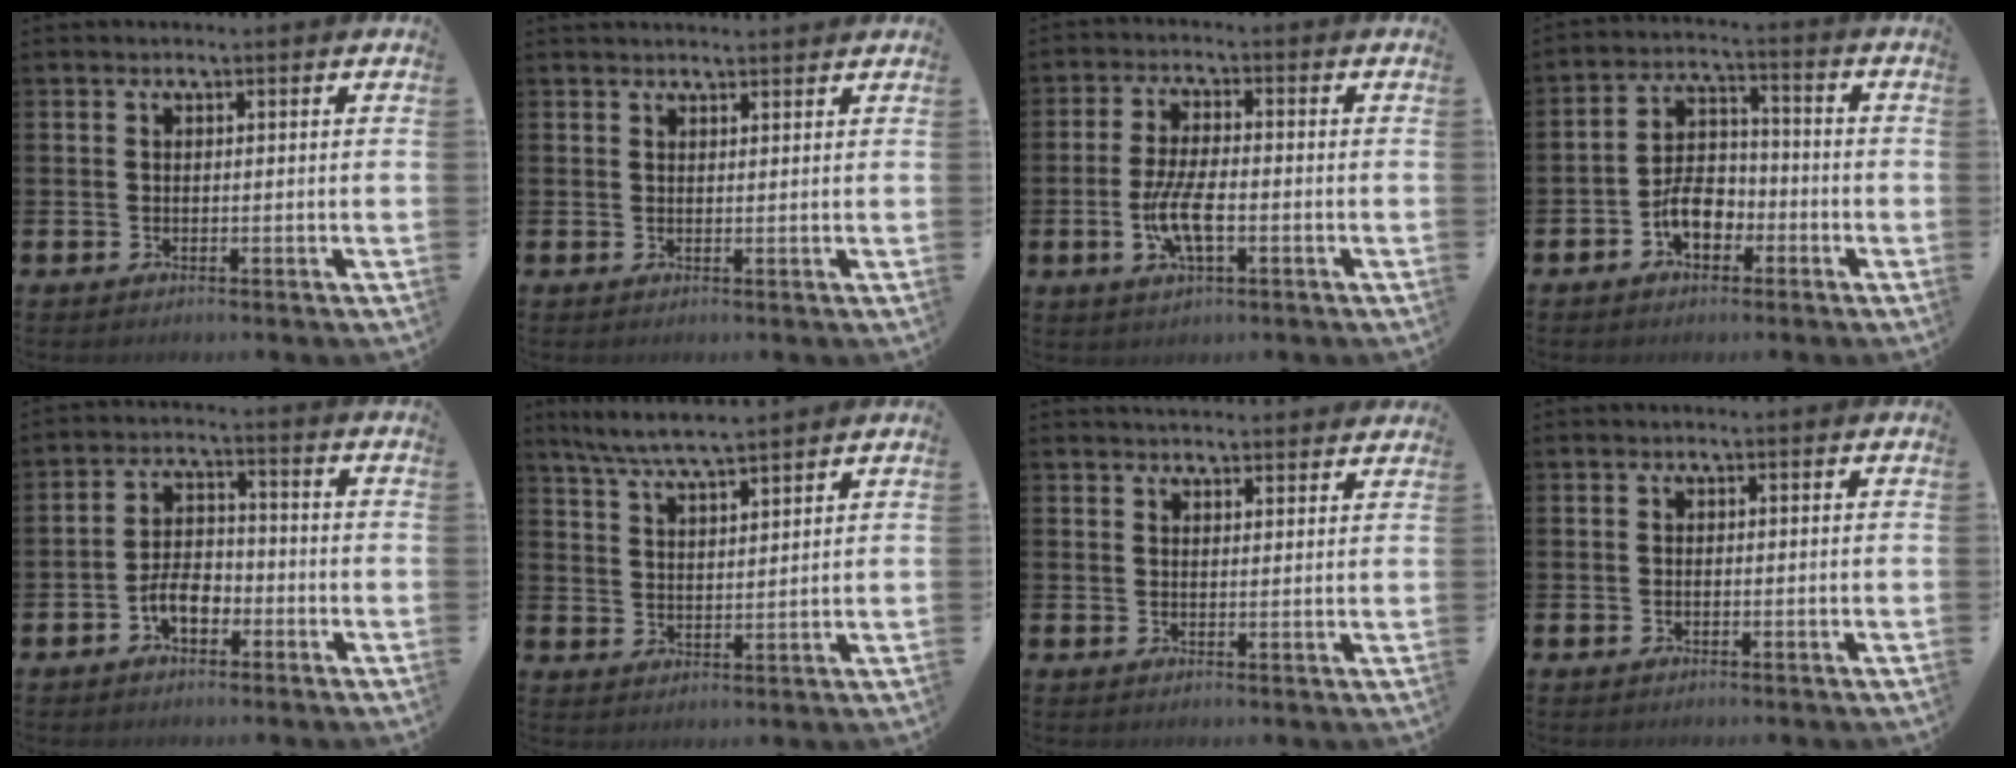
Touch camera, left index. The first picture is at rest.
{"total": 1.7, "force": [1.6, 0.2, 0.1], "torque": [0.005, -0.006, 0.028]}
{"total": 6.5, "force": [-1.5, 2.3, 5.9], "torque": [-0.115, -0.004, -0.030]}
{"total": 6.0, "force": [-2.6, 3.9, 3.8], "torque": [-0.068, 0.010, -0.051]}
{"total": 4.5, "force": [-2.2, 2.5, 3.1], "torque": [-0.057, 0.012, -0.040]}
{"total": 6.2, "force": [5.8, 0.1, 2.0], "torque": [-0.060, -0.024, 0.106]}
{"total": 3.0, "force": [3.0, 0.5, 0.0], "torque": [0.004, -0.018, 0.053]}
{"total": 0.0}